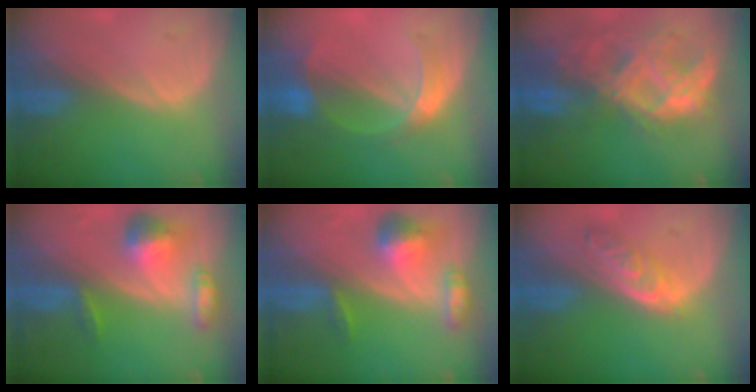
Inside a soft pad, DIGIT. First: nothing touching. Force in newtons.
{"total": 6.1, "press": 5.5, "slide": 2.8}
{"total": 11.1, "press": 9.4, "slide": 6.0}
{"total": 6.7, "press": 6.3, "slide": 2.5}
{"total": 6.7, "press": 6.3, "slide": 2.5}
{"total": 4.7, "press": 4.7, "slide": 0.7}